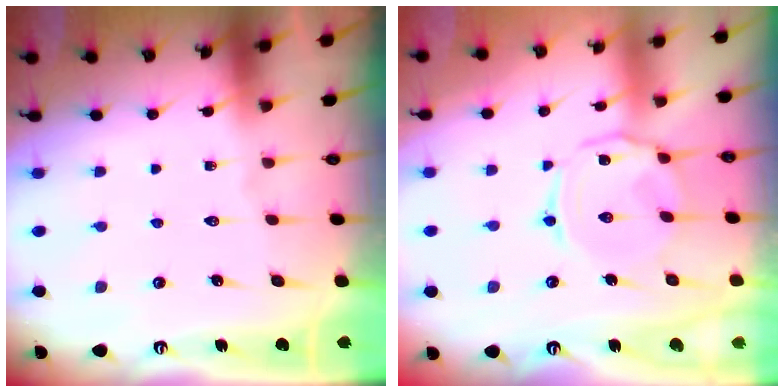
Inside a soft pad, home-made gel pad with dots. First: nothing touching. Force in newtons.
{"total": 7.3, "press": 7.2, "slide": 0.7}